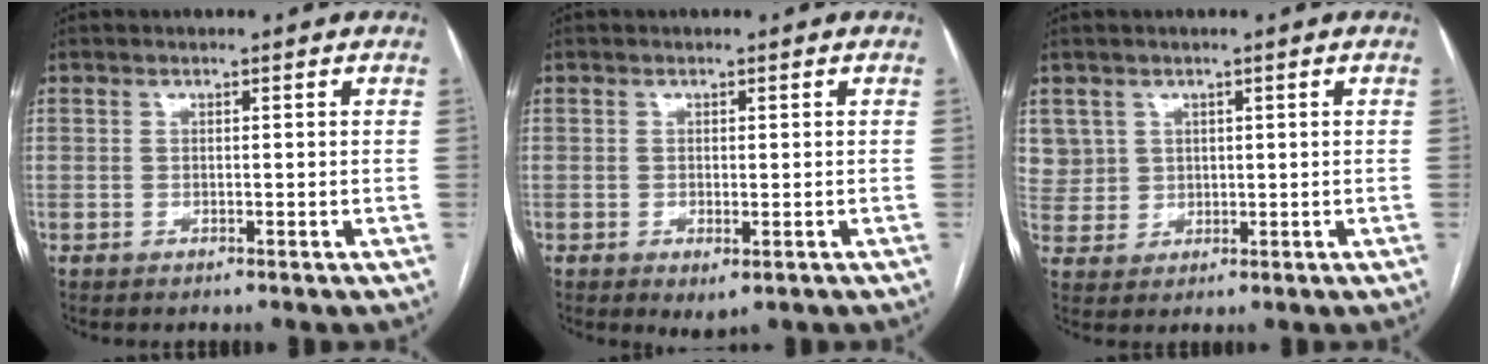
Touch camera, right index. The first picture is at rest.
{"total": 2.3, "force": [-1.0, 1.0, 1.8], "torque": [-0.023, -0.003, -0.006]}
{"total": 5.3, "force": [2.3, 4.8, 0.0], "torque": [0.006, 0.009, 0.053]}